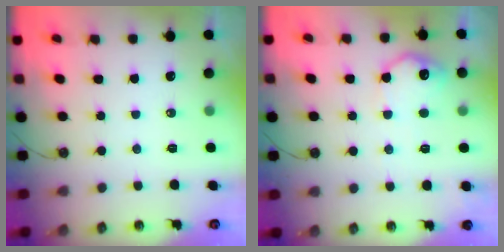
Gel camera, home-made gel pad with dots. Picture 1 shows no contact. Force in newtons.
{"total": 11.2, "press": 11.2, "slide": 0.4}